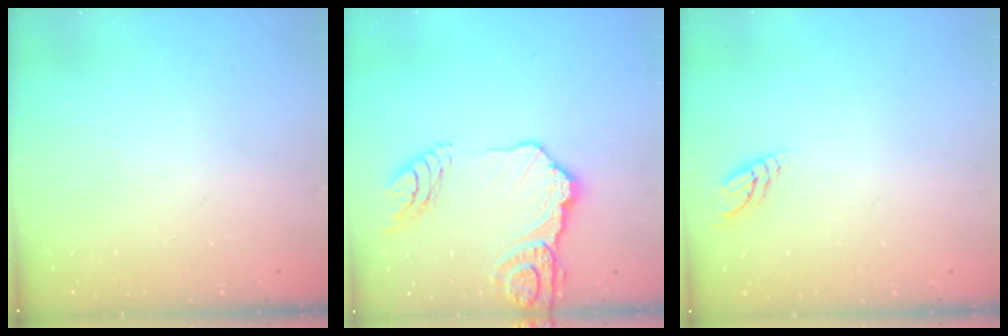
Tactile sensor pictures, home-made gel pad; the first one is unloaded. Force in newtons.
{"total": 16.6, "press": 16.5, "slide": 1.8}
{"total": 4.7, "press": 4.6, "slide": 0.4}